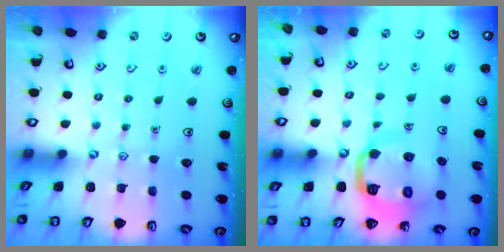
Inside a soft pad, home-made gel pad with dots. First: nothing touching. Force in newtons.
{"total": 13.0, "press": 13.0, "slide": 1.3}